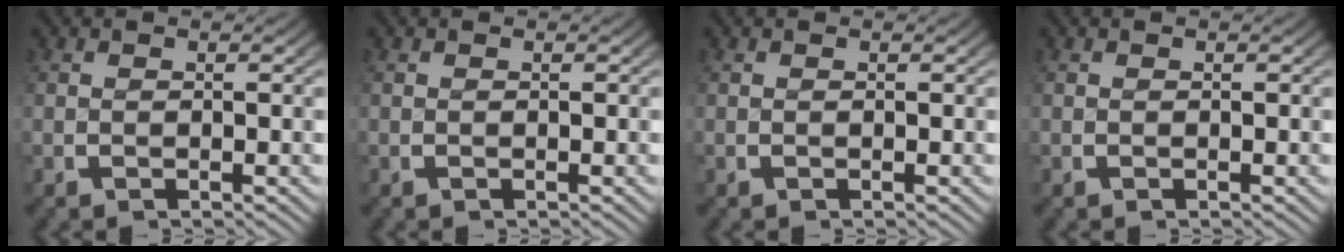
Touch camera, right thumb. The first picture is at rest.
{"total": 0.0}
{"total": 0.0}
{"total": 0.0}